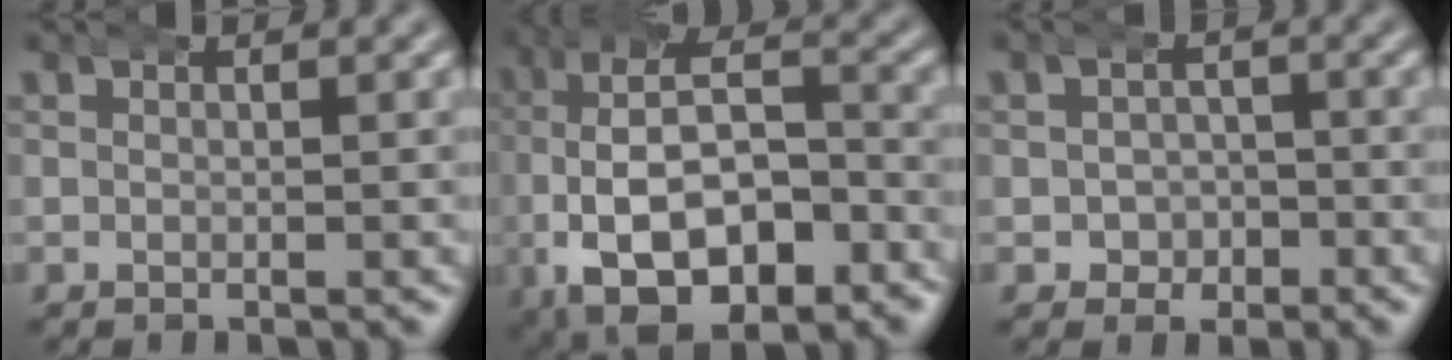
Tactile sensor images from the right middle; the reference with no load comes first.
{"total": 13.5, "force": [-3.2, 8.7, 9.8], "torque": [-0.192, -0.046, -0.027]}
{"total": 2.8, "force": [-1.2, 2.4, 0.5], "torque": [0.002, -0.007, -0.019]}